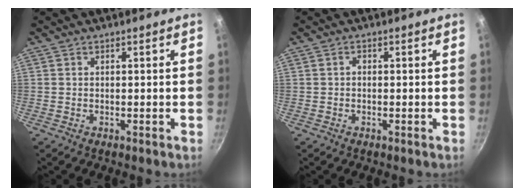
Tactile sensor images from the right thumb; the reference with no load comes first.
{"total": 0.8, "force": [-0.1, 0.6, 0.5], "torque": [-0.009, 0.006, -0.002]}